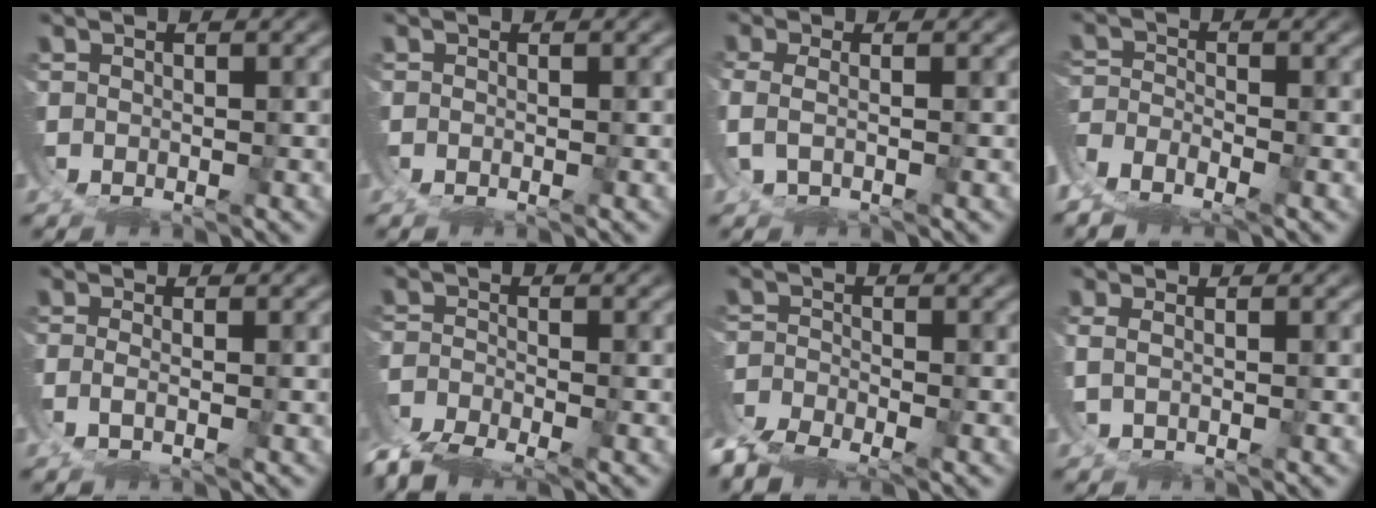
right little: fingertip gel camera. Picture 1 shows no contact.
{"total": 0.0}
{"total": 2.3, "force": [-0.2, 1.6, 1.7], "torque": [-0.052, -0.008, -0.002]}
{"total": 7.0, "force": [-4.4, 4.6, 2.9], "torque": [-0.070, -0.031, -0.067]}
{"total": 1.3, "force": [-0.5, 0.6, 1.0], "torque": [-0.027, -0.009, -0.009]}
{"total": 6.5, "force": [-5.0, 3.3, 2.6], "torque": [-0.061, -0.037, -0.071]}
{"total": 6.7, "force": [-5.0, 3.7, 2.3], "torque": [-0.059, -0.039, -0.072]}
{"total": 1.7, "force": [0.1, 1.2, 1.1], "torque": [-0.033, 0.001, 0.001]}